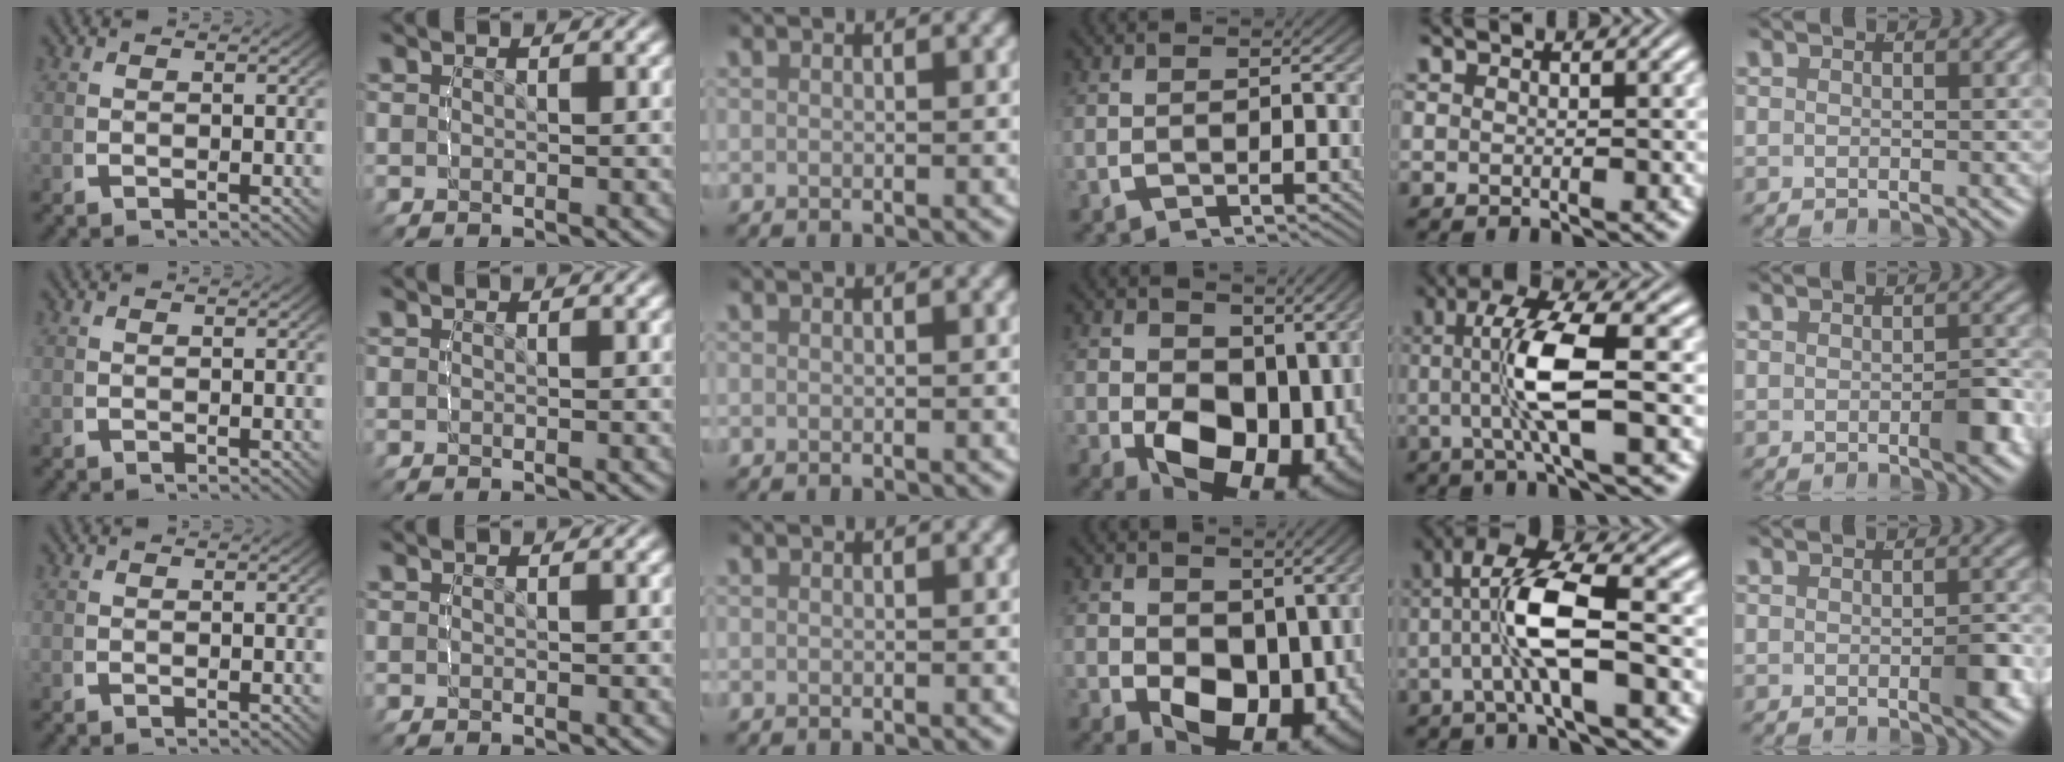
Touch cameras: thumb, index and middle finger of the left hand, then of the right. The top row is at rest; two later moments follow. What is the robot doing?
{"motion": "lift_and_place", "object": "stress ball aka squeeze ball"}